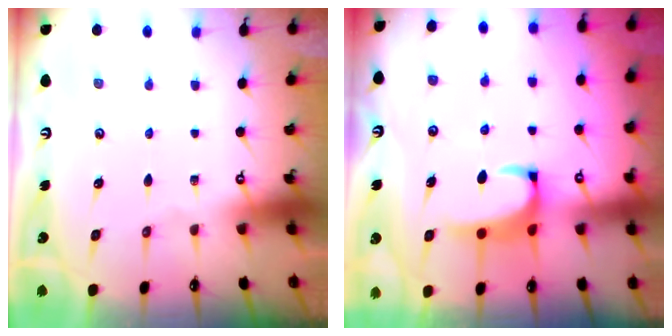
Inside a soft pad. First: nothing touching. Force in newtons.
{"total": 2.1, "press": 1.8, "slide": 0.9}